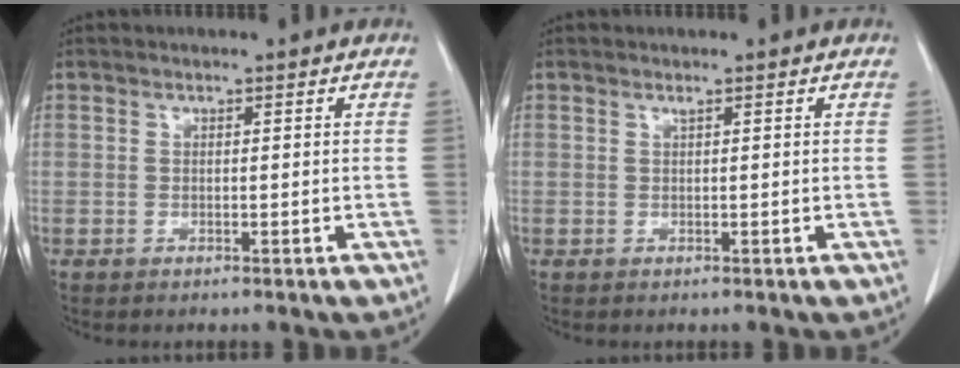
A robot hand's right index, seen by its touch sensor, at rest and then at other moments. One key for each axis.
{"total": 0.0}